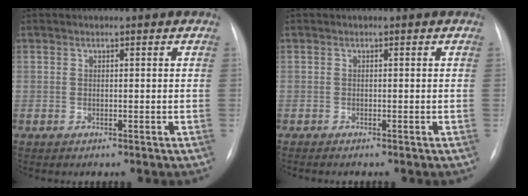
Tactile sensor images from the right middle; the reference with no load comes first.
{"total": 0.7, "force": [-0.6, -0.1, 0.4], "torque": [-0.009, -0.004, -0.007]}